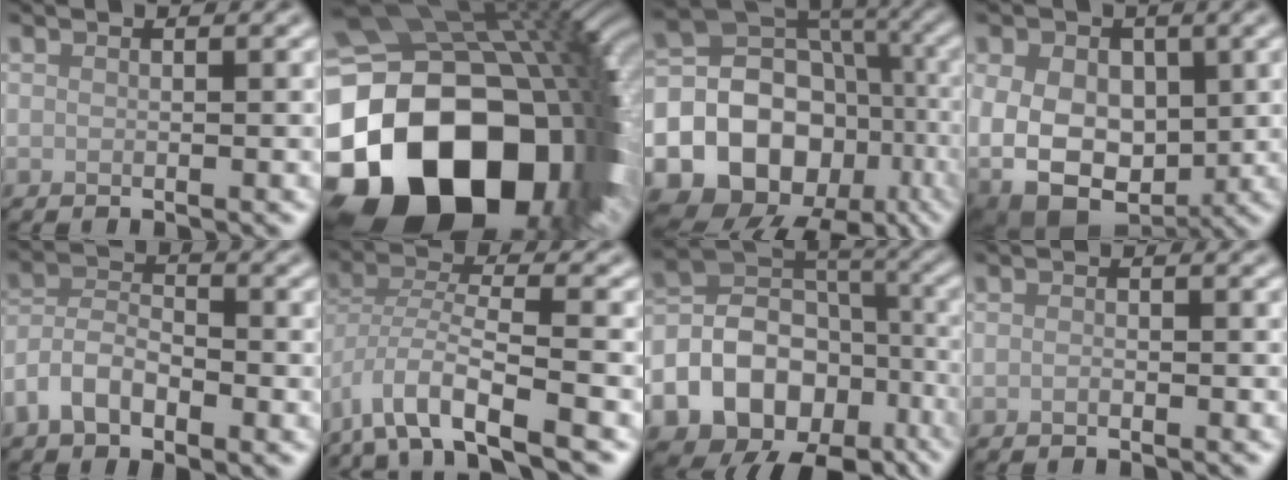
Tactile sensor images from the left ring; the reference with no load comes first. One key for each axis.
{"total": 22.1, "fx": -7.6, "fy": 15.5, "fz": 13.7, "tx": -0.251, "ty": -0.031, "tz": -0.111}
{"total": 20.9, "fx": -6.5, "fy": 17.7, "fz": 9.0, "tx": -0.165, "ty": 0.001, "tz": -0.110}
{"total": 15.1, "fx": -0.8, "fy": 11.6, "fz": 9.6, "tx": -0.158, "ty": -0.005, "tz": -0.036}
{"total": 4.8, "fx": -2.5, "fy": 2.5, "fz": 3.3, "tx": -0.060, "ty": 0.005, "tz": -0.054}
{"total": 7.3, "fx": -4.3, "fy": 2.5, "fz": 5.4, "tx": -0.097, "ty": -0.001, "tz": -0.088}
{"total": 15.3, "fx": -7.1, "fy": 11.9, "fz": 6.6, "tx": -0.145, "ty": -0.029, "tz": -0.118}
{"total": 0.5, "fx": -0.2, "fy": 0.3, "fz": 0.4, "tx": -0.007, "ty": -0.001, "tz": -0.005}